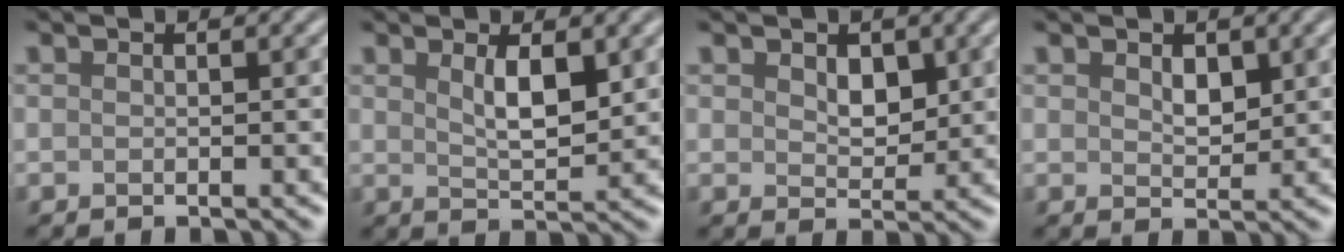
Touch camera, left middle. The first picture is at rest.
{"total": 3.2, "force": [1.2, 1.1, 2.7], "torque": [-0.050, -0.005, 0.026]}
{"total": 2.4, "force": [0.8, 1.6, 1.6], "torque": [-0.030, -0.004, 0.015]}
{"total": 1.9, "force": [0.8, 1.2, 1.3], "torque": [-0.022, -0.004, 0.017]}